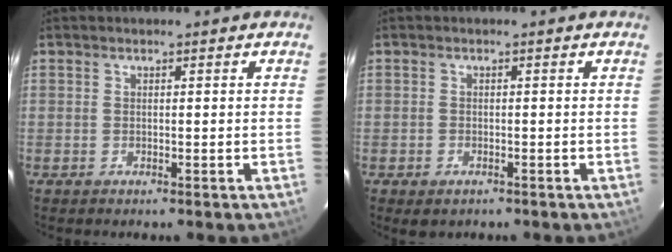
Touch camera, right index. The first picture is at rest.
{"total": 2.1, "force": [-1.2, 1.4, 1.0], "torque": [-0.019, -0.004, -0.018]}